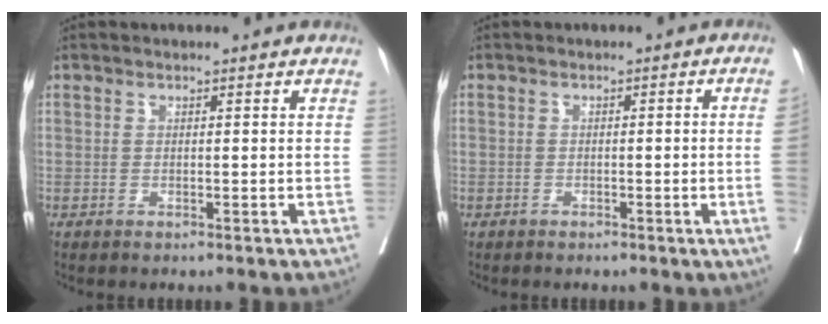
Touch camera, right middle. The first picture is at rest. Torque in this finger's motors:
{"motor_torque": [0.18, -0.17, -0.88, -0.21]}